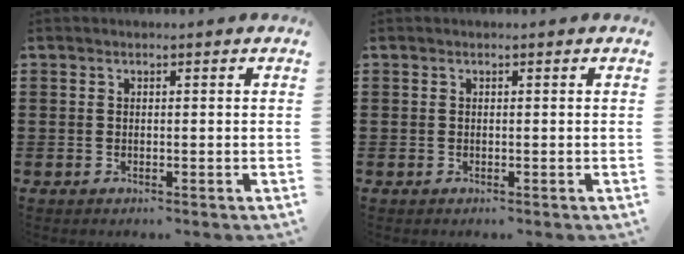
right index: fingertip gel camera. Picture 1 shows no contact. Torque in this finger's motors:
{"motor_torque": [0.29, 0.22, 0.00, 0.00]}